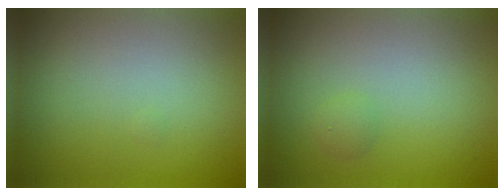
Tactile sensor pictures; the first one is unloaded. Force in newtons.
{"total": 0.8, "press": 0.8, "slide": 0.0}